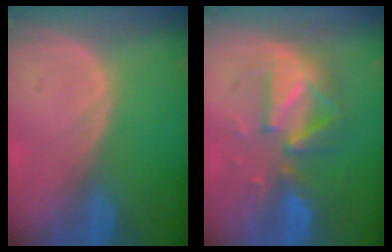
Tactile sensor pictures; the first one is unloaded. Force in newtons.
{"total": 8.2, "press": 8.2, "slide": 0.4}